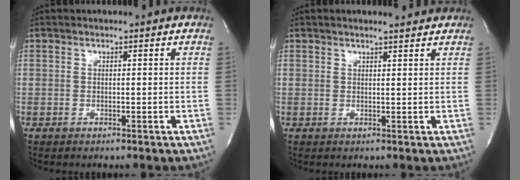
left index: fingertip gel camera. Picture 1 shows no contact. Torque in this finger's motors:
{"motor_torque": [0.76, -0.69, 0.12, 0.01]}